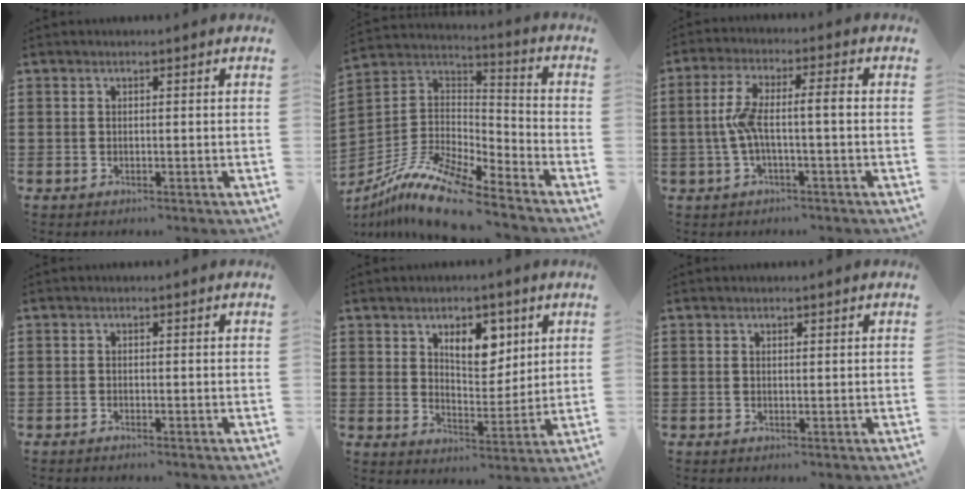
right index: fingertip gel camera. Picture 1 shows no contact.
{"total": 11.9, "force": [-9.7, 2.3, 6.5], "torque": [-0.145, 0.016, -0.197]}
{"total": 6.2, "force": [-0.7, 1.0, 6.1], "torque": [-0.124, -0.001, -0.023]}
{"total": 0.5, "force": [-0.5, 0.0, 0.1], "torque": [-0.004, -0.001, -0.011]}
{"total": 6.9, "force": [3.4, 3.8, 4.6], "torque": [-0.072, 0.001, 0.055]}
{"total": 0.6, "force": [0.3, 0.3, 0.3], "torque": [-0.006, 0.002, 0.007]}